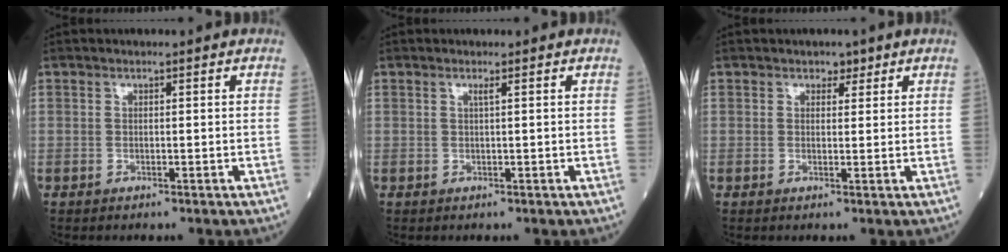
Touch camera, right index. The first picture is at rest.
{"total": 0.6, "force": [0.2, -0.2, 0.5], "torque": [-0.016, -0.002, 0.007]}
{"total": 1.5, "force": [1.0, 1.0, 0.5], "torque": [-0.001, -0.001, 0.011]}